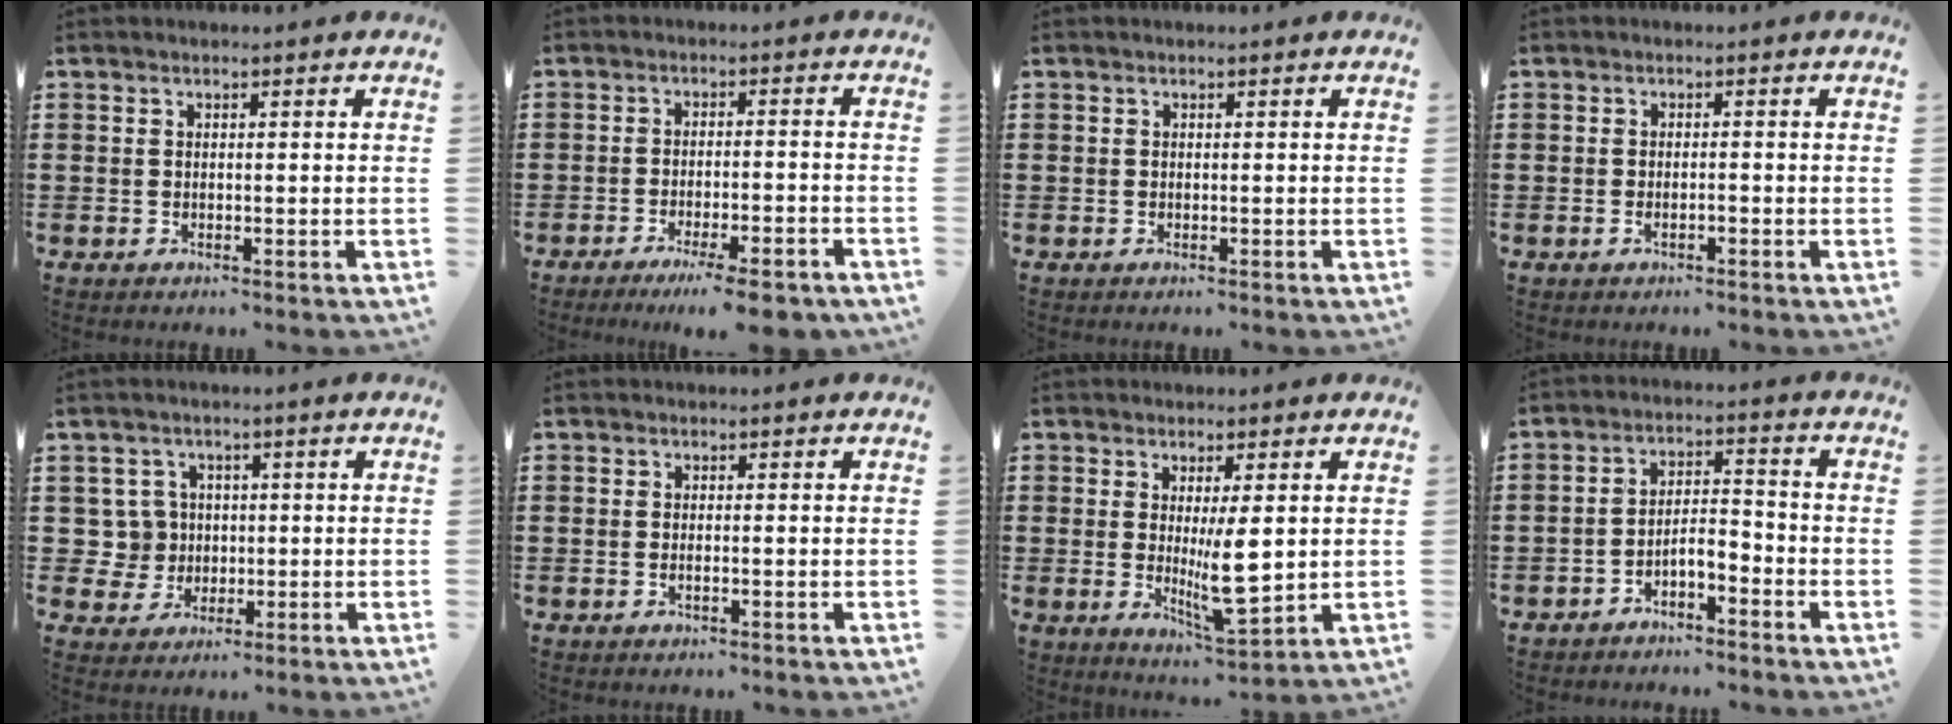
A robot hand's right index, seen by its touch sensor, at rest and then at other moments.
{"total": 5.3, "force": [-4.2, 0.1, 3.3], "torque": [-0.050, -0.010, -0.074]}
{"total": 0.0}
{"total": 1.1, "force": [-0.7, 0.1, 0.9], "torque": [-0.017, -0.006, -0.012]}
{"total": 4.8, "force": [0.2, 4.6, 1.2], "torque": [-0.046, 0.013, 0.005]}
{"total": 0.6, "force": [-0.2, -0.2, 0.5], "torque": [-0.010, -0.006, -0.001]}
{"total": 7.3, "force": [0.2, 1.8, 7.0], "torque": [-0.125, -0.021, 0.003]}
{"total": 3.3, "force": [-2.8, 0.7, 1.6], "torque": [-0.033, 0.007, -0.058]}